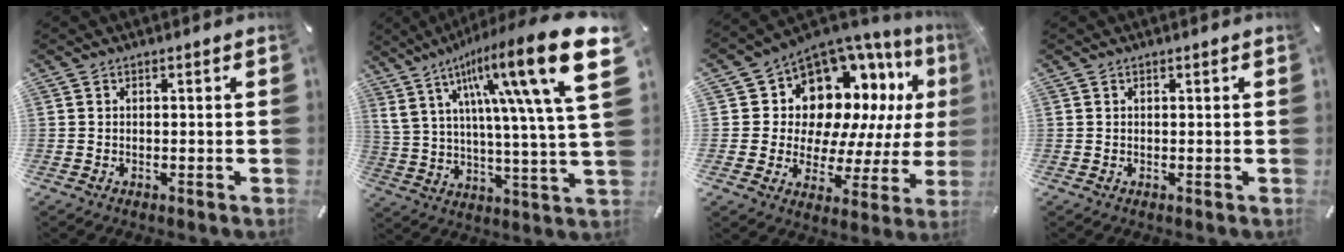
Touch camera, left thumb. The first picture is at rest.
{"total": 26.6, "force": [11.2, 6.3, 23.3], "torque": [-0.382, -0.059, 0.172]}
{"total": 13.8, "force": [6.7, 10.8, 5.5], "torque": [-0.086, -0.077, 0.130]}
{"total": 0.0}